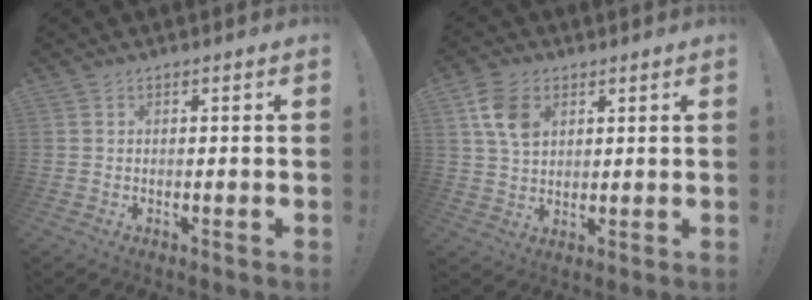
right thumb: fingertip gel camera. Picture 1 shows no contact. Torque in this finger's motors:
{"motor_torque": [-0.11, 0.45, -0.03, 0.14, 0.03]}